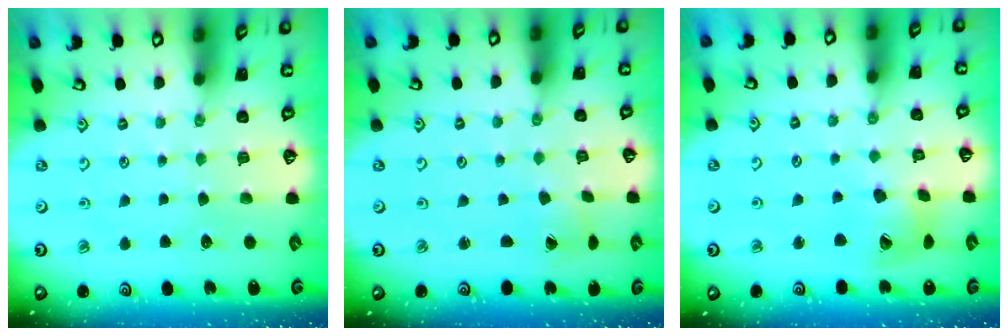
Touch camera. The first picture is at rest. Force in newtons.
{"total": 1.4, "press": 1.4, "slide": 0.1}
{"total": 13.5, "press": 13.4, "slide": 1.7}